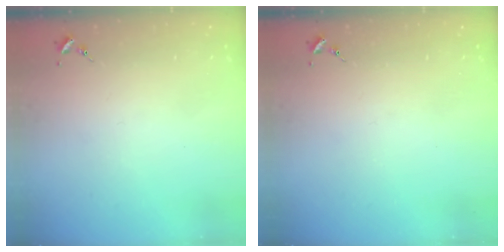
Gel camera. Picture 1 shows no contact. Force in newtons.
{"total": 0.0}